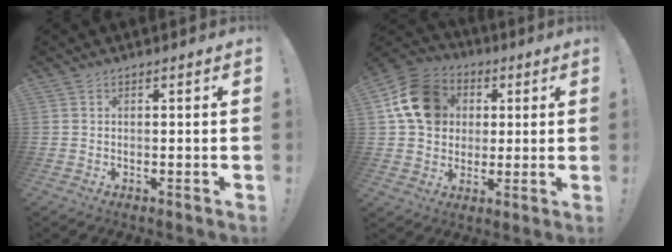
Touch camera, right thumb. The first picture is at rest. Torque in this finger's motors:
{"motor_torque": [1.16, 1.08, 0.35, -0.08, 0.05]}